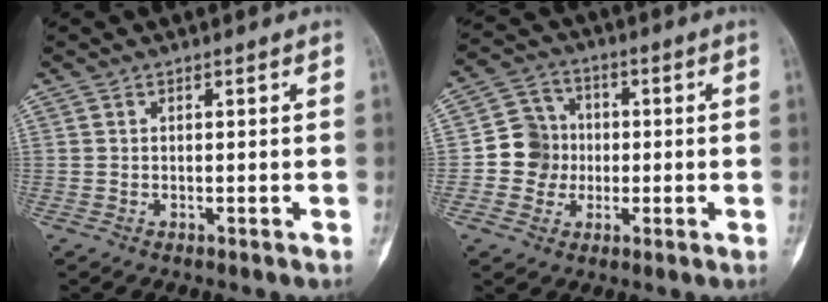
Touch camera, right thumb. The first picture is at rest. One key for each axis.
{"total": 8.4, "fx": -0.8, "fy": 8.0, "fz": 2.4, "tx": -0.001, "ty": 0.017, "tz": -0.023}